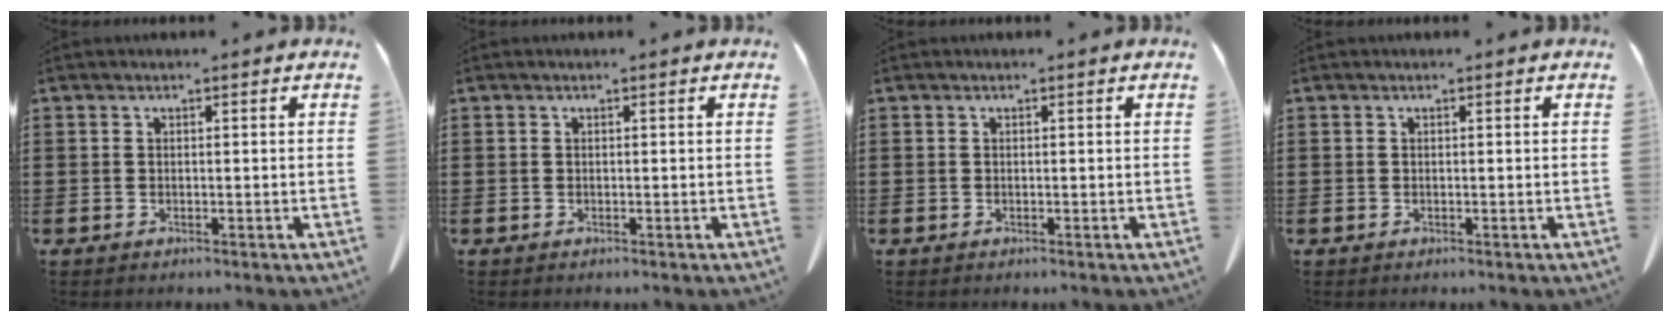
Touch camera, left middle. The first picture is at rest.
{"total": 0.0}
{"total": 0.0}
{"total": 0.0}